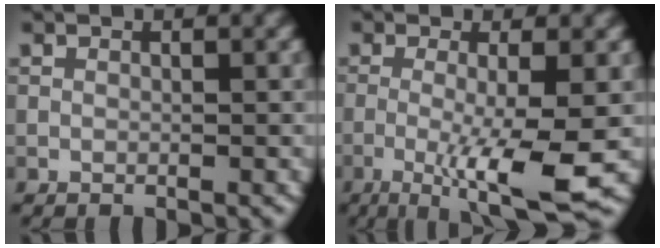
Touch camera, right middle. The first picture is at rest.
{"total": 7.5, "force": [-2.1, 1.1, 7.1], "torque": [-0.114, -0.012, -0.038]}